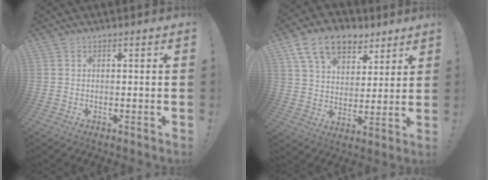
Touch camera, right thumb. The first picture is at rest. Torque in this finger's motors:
{"motor_torque": [0.18, 1.91, 0.34, -0.04, 0.07]}